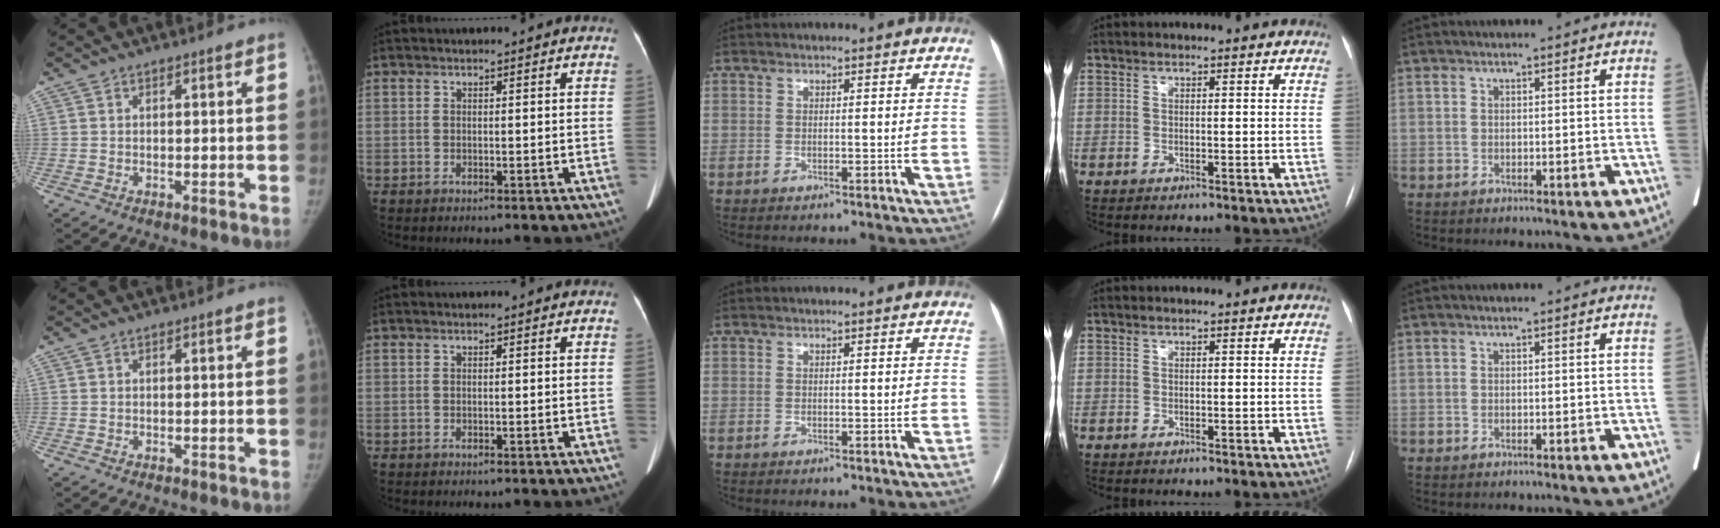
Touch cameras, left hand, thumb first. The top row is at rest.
{}